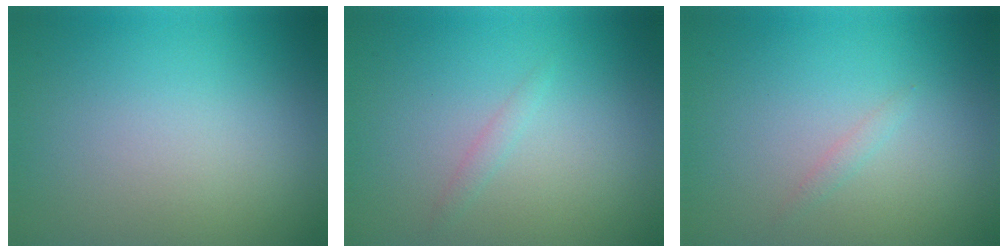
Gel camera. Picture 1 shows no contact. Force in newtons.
{"total": 0.8, "press": 0.8, "slide": 0.1}
{"total": 0.6, "press": 0.6, "slide": 0.1}